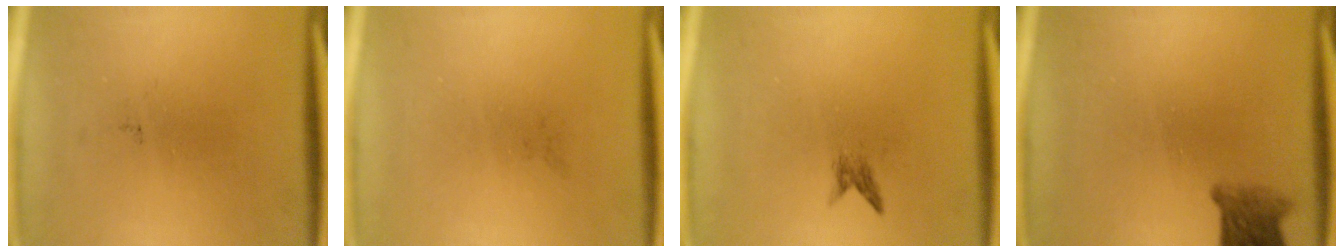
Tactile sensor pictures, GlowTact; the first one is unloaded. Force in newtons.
{"total": 0.0}
{"total": 0.9}
{"total": 3.9}